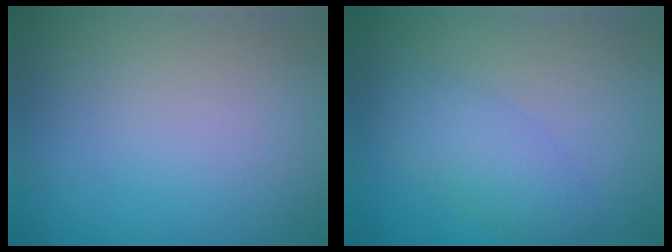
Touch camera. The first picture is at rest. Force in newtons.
{"total": 2.7, "press": 2.7, "slide": 0.0}